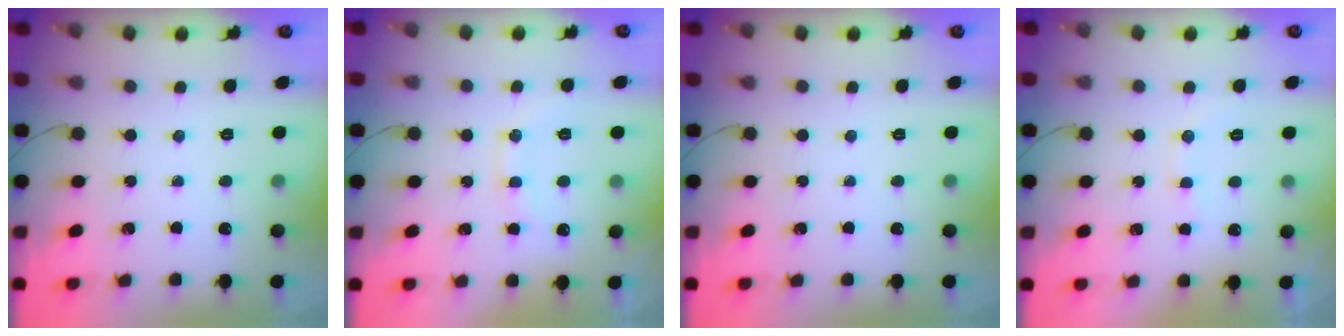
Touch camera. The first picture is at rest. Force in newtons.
{"total": 9.8, "press": 9.7, "slide": 0.9}
{"total": 0.0}
{"total": 7.5, "press": 7.4, "slide": 0.7}